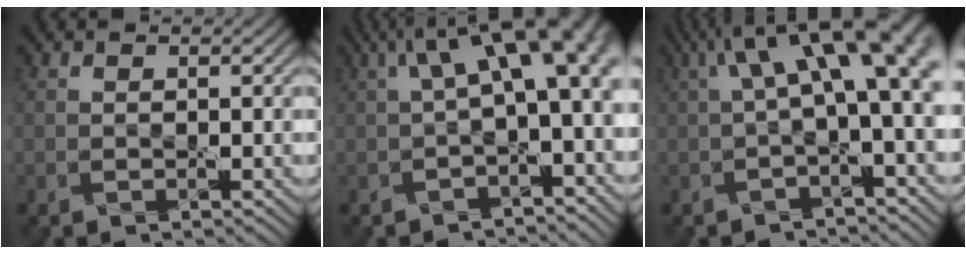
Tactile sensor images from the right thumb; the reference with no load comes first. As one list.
[{"total": 11.4, "force": [2.5, 4.8, 10.1], "torque": [-0.156, 0.004, 0.052]}, {"total": 11.4, "force": [3.1, 4.0, 10.2], "torque": [-0.163, 0.010, 0.059]}]